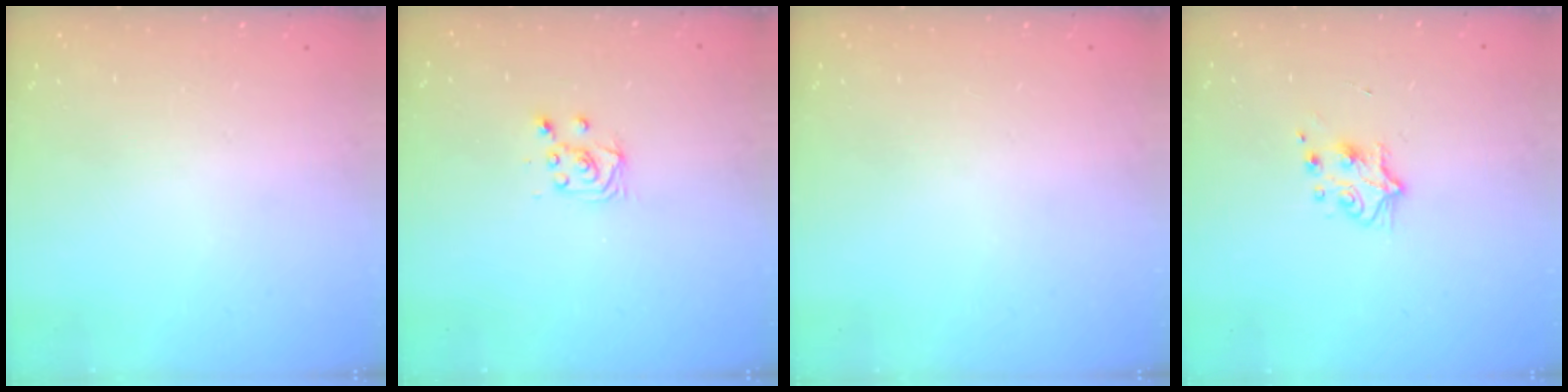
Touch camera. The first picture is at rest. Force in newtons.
{"total": 5.2, "press": 5.2, "slide": 0.5}
{"total": 0.0}
{"total": 5.5, "press": 5.4, "slide": 0.7}